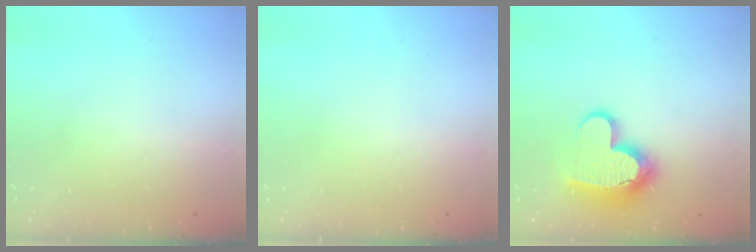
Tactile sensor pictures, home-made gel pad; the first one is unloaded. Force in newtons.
{"total": 0.0}
{"total": 14.6, "press": 14.5, "slide": 1.2}